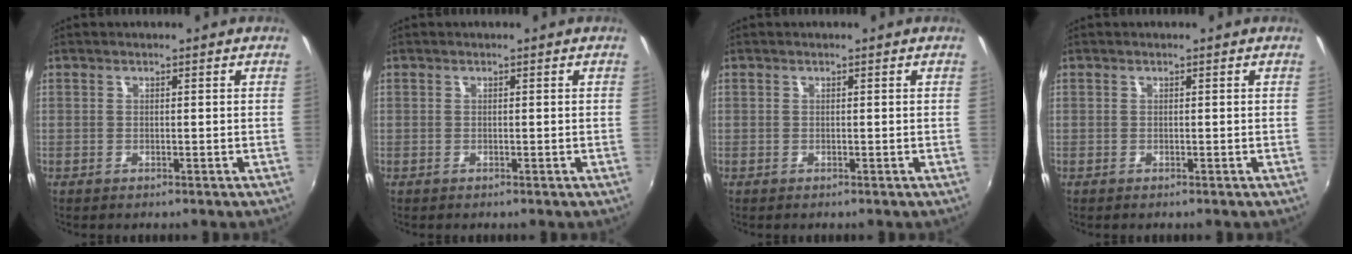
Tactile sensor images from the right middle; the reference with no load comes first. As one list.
[{"total": 0.0}, {"total": 0.0}, {"total": 0.0}]